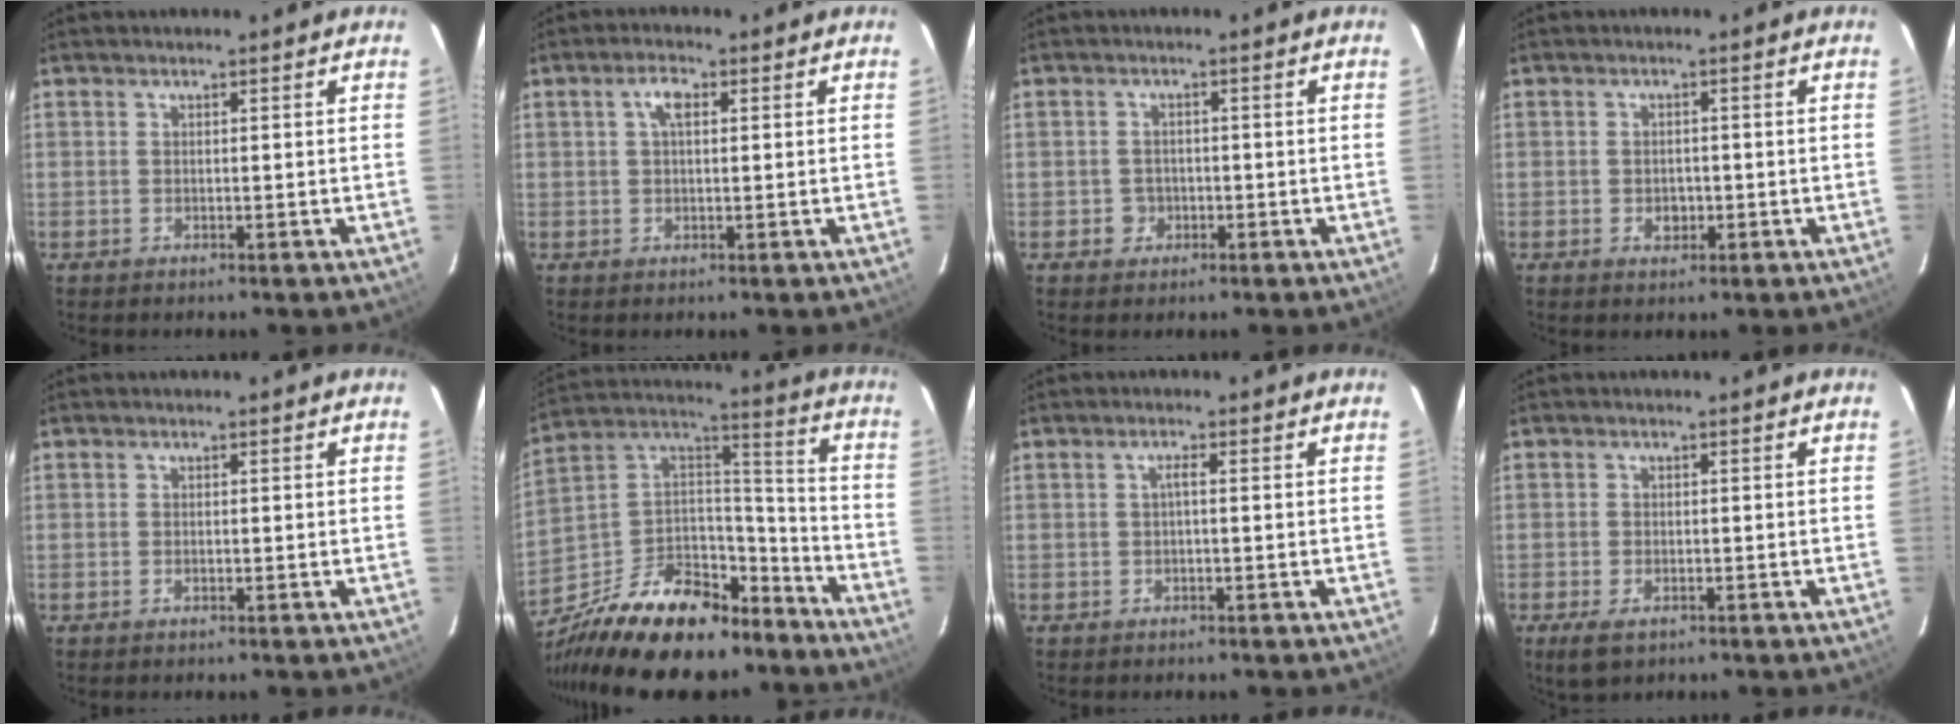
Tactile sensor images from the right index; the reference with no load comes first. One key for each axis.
{"total": 3.0, "fx": 0.9, "fy": 1.4, "fz": 2.6, "tx": -0.050, "ty": 0.010, "tz": 0.017}
{"total": 2.7, "fx": -0.9, "fy": 2.5, "fz": 0.3, "tx": -0.006, "ty": 0.003, "tz": -0.011}
{"total": 2.4, "fx": -0.7, "fy": 2.0, "fz": 1.2, "tx": -0.021, "ty": 0.002, "tz": -0.007}
{"total": 0.6, "fx": -0.3, "fy": 0.3, "fz": 0.3, "tx": -0.007, "ty": 0.000, "tz": -0.005}
{"total": 28.3, "fx": -20.3, "fy": 13.4, "fz": 14.5, "tx": -0.293, "ty": 0.032, "tz": -0.311}
{"total": 1.1, "fx": -0.2, "fy": 0.1, "fz": 1.1, "tx": -0.020, "ty": 0.006, "tz": -0.005}
{"total": 4.1, "fx": -2.3, "fy": 2.1, "fz": 2.6, "tx": -0.058, "ty": -0.011, "tz": -0.040}